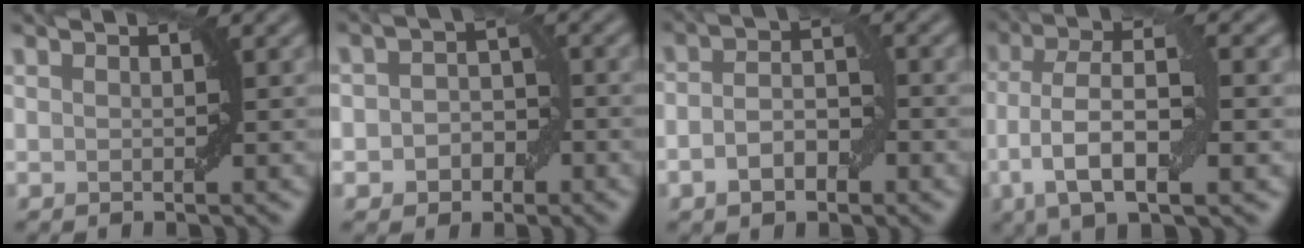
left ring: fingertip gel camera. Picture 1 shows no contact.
{"total": 3.2, "force": [-0.9, 2.5, 1.9], "torque": [-0.021, 0.003, -0.018]}
{"total": 3.8, "force": [-1.3, 2.0, 3.0], "torque": [-0.056, 0.005, -0.025]}
{"total": 8.3, "force": [-1.8, 3.3, 7.4], "torque": [-0.142, 0.006, -0.038]}